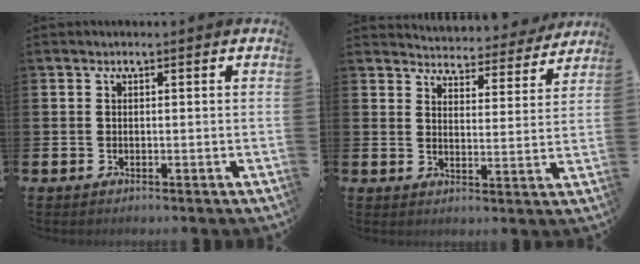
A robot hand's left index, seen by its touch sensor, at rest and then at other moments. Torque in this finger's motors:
{"motor_torque": [1.07, -1.07, 0.24, 0.07]}